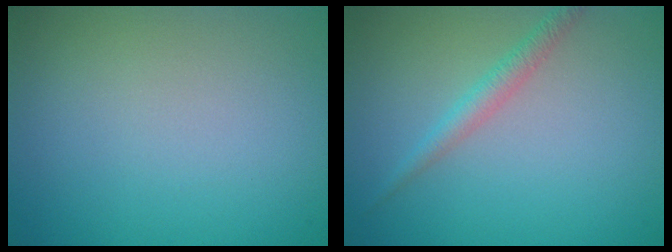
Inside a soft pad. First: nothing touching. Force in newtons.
{"total": 1.7, "press": 1.7, "slide": 0.0}